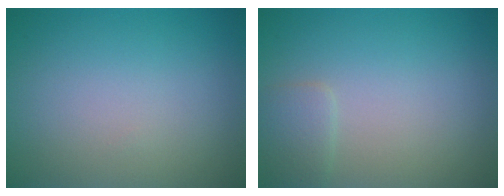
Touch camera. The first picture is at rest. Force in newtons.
{"total": 1.5, "press": 1.5, "slide": 0.1}